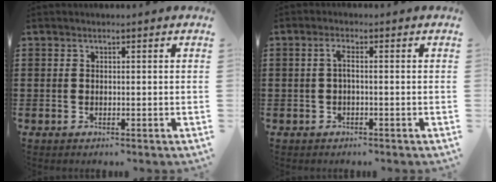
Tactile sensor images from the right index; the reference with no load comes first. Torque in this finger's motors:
{"motor_torque": [0.39, -0.28, 0.05, 0.06]}